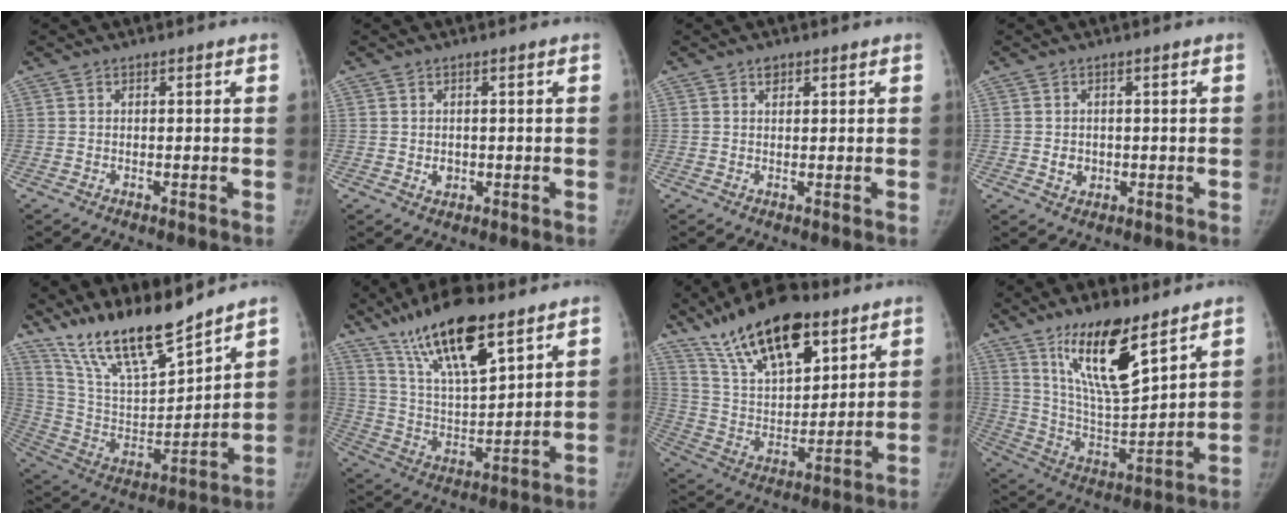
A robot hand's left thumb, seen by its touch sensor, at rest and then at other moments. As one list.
[{"total": 1.7, "force": [-0.1, 1.4, 0.9], "torque": [-0.006, 0.001, 0.004]}, {"total": 1.4, "force": [0.9, 0.9, 0.7], "torque": [-0.003, -0.004, 0.013]}, {"total": 2.4, "force": [-0.2, 2.1, 1.2], "torque": [-0.008, 0.001, 0.004]}, {"total": 18.2, "force": [15.3, 3.5, 9.2], "torque": [-0.139, -0.084, 0.289]}, {"total": 18.3, "force": [12.1, 5.5, 12.6], "torque": [-0.202, -0.053, 0.227]}, {"total": 20.9, "force": [13.3, 8.9, 13.5], "torque": [-0.200, -0.053, 0.244]}, {"total": 17.0, "force": [10.7, 4.9, 12.2], "torque": [-0.193, -0.066, 0.207]}]